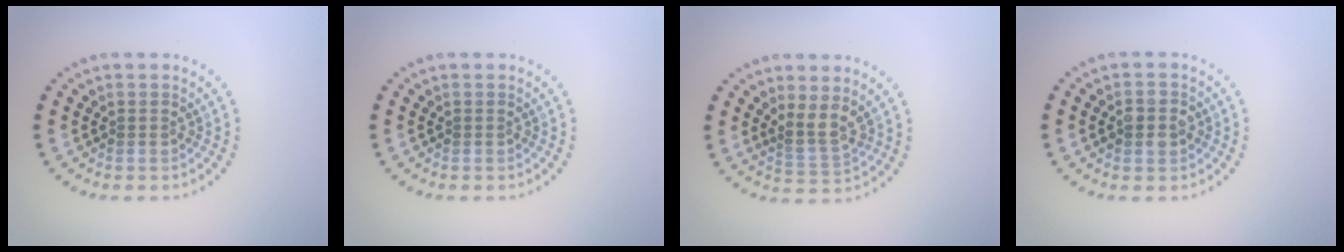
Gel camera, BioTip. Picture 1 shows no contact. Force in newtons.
{"total": 0.0}
{"total": 2.6, "press": 2.1, "slide": 1.6}
{"total": 2.0, "press": 2.0, "slide": 0.2}